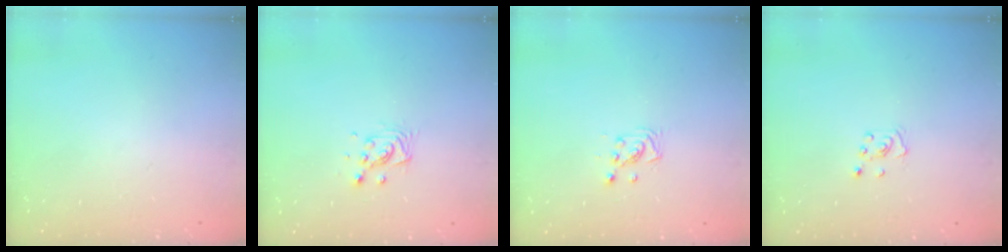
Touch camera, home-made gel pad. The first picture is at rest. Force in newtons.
{"total": 5.2, "press": 5.2, "slide": 0.1}
{"total": 2.9, "press": 2.9, "slide": 0.3}
{"total": 2.8, "press": 2.8, "slide": 0.3}